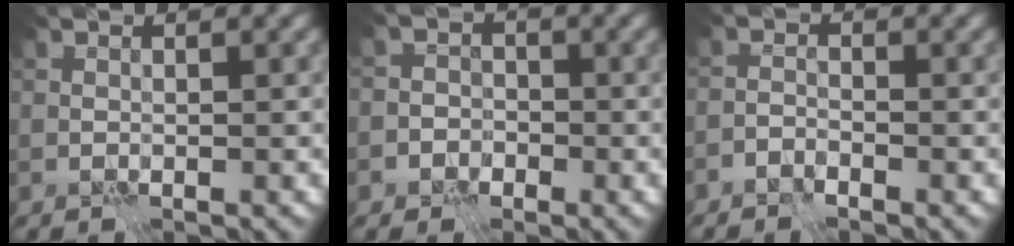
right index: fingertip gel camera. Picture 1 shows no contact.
{"total": 3.4, "force": [-1.7, 2.9, 0.5], "torque": [0.024, 0.004, -0.053]}
{"total": 1.4, "force": [-1.4, 0.0, 0.2], "torque": [-0.001, 0.008, -0.033]}